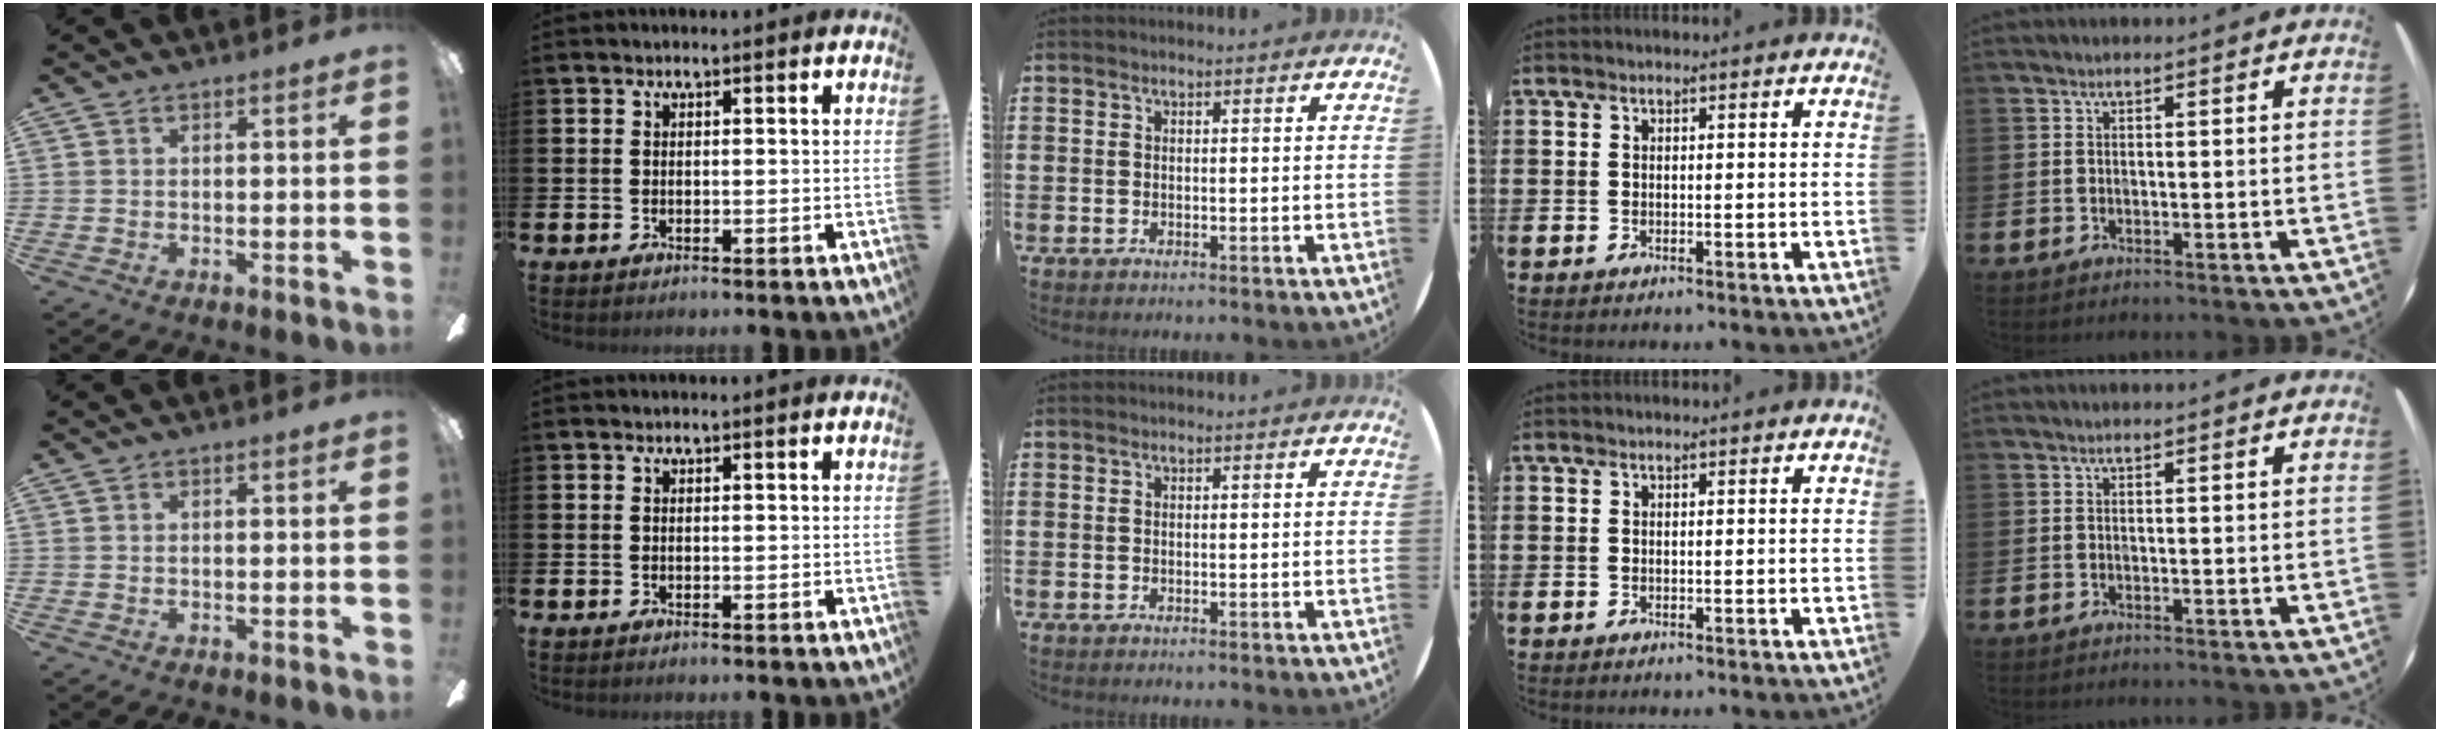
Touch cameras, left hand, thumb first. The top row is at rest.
{}